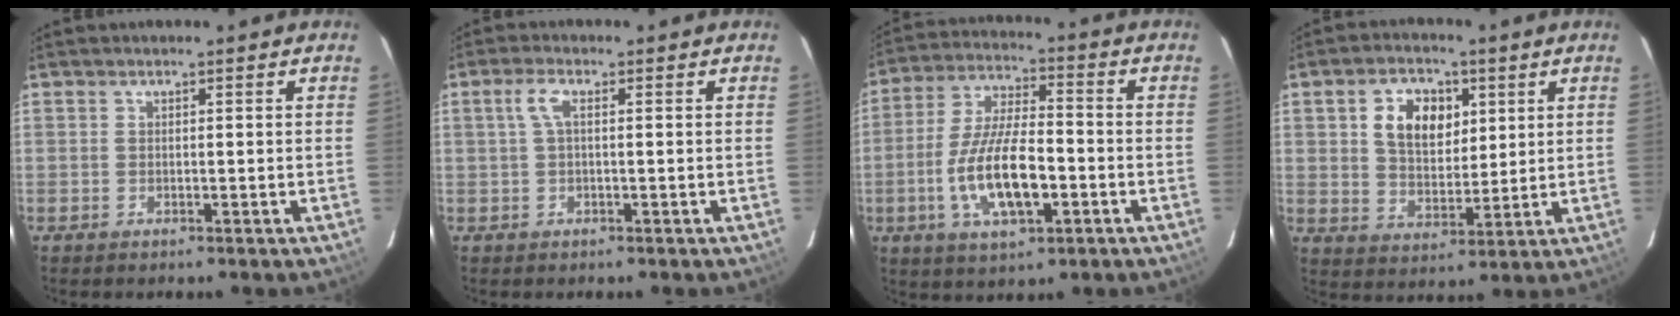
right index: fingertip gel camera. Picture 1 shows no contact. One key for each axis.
{"total": 2.8, "fx": 0.5, "fy": 0.8, "fz": 2.6, "tx": -0.057, "ty": 0.006, "tz": 0.009}
{"total": 13.8, "fx": -4.1, "fy": 4.9, "fz": 12.3, "tx": -0.249, "ty": -0.007, "tz": -0.070}
{"total": 9.6, "fx": 3.3, "fy": 6.4, "fz": 6.3, "tx": -0.114, "ty": 0.017, "tz": 0.063}